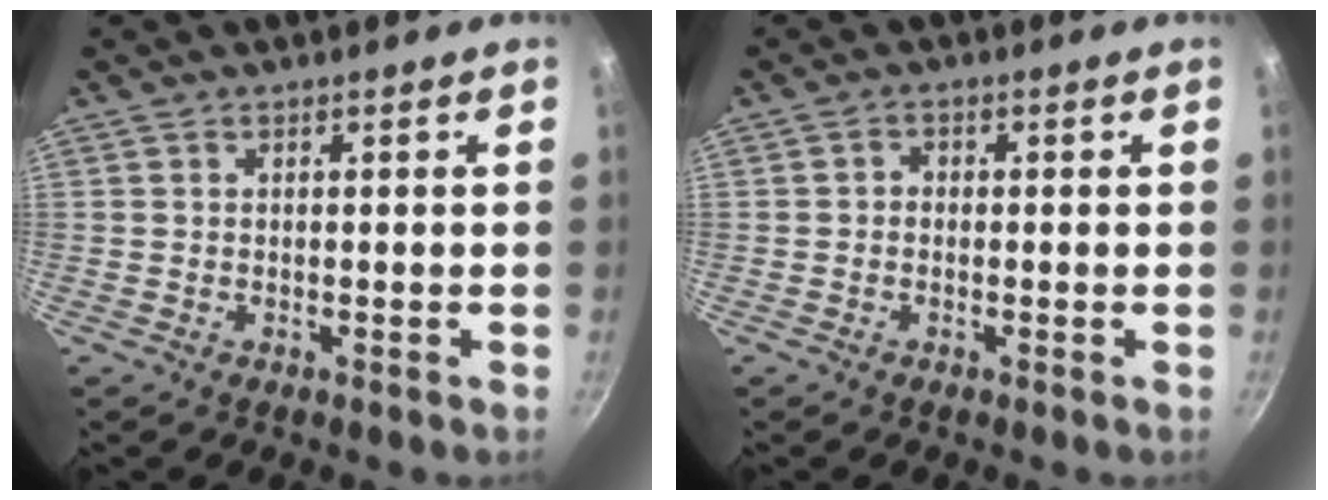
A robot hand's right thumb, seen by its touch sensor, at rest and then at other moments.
{"total": 1.4, "force": [-0.3, 1.2, 0.7], "torque": [-0.009, 0.007, -0.009]}